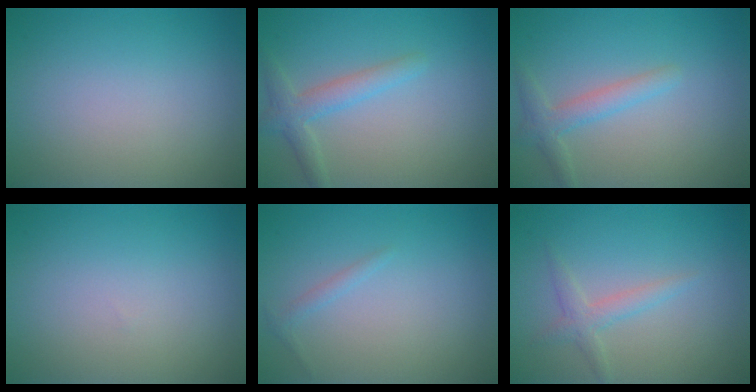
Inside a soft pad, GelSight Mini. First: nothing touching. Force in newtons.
{"total": 2.5, "press": 2.5, "slide": 0.1}
{"total": 2.2, "press": 2.2, "slide": 0.2}
{"total": 0.0}
{"total": 0.8, "press": 0.8, "slide": 0.0}
{"total": 1.8, "press": 1.8, "slide": 0.1}